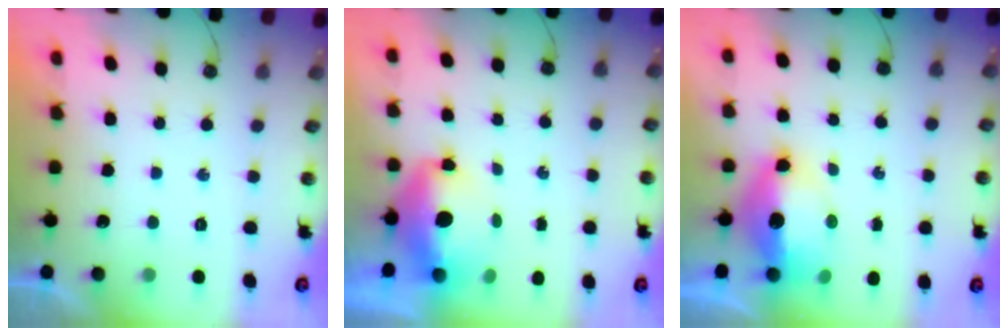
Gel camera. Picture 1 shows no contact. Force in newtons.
{"total": 8.9, "press": 8.9, "slide": 0.9}
{"total": 13.2, "press": 13.1, "slide": 1.5}